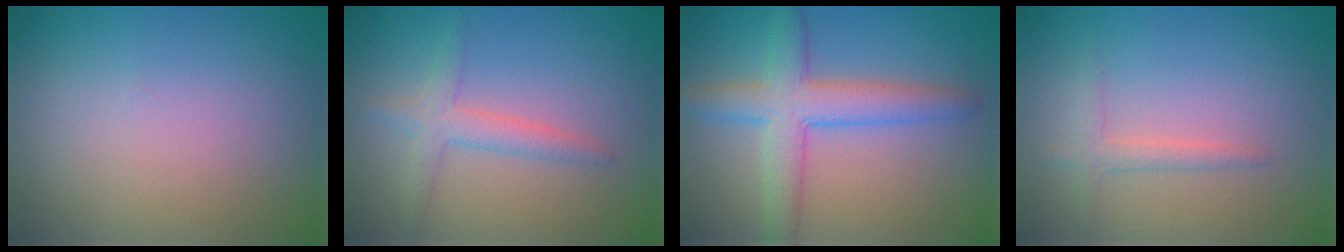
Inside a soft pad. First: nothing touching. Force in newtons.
{"total": 2.5, "press": 2.5, "slide": 0.1}
{"total": 5.4, "press": 5.4, "slide": 0.1}
{"total": 1.6, "press": 1.6, "slide": 0.1}